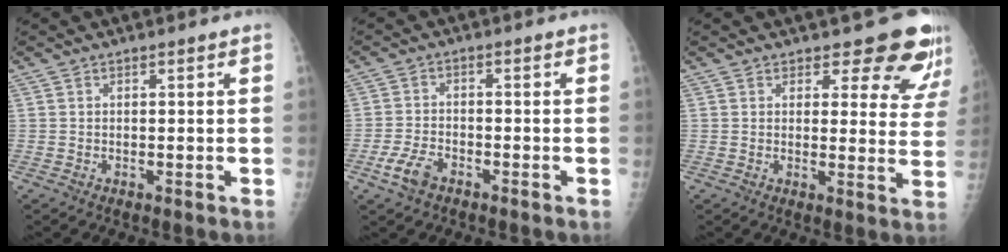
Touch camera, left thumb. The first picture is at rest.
{"total": 4.7, "force": [-2.9, 2.6, 2.6], "torque": [-0.056, 0.010, -0.055]}
{"total": 11.0, "force": [9.7, 4.2, 3.0], "torque": [0.011, -0.069, 0.091]}